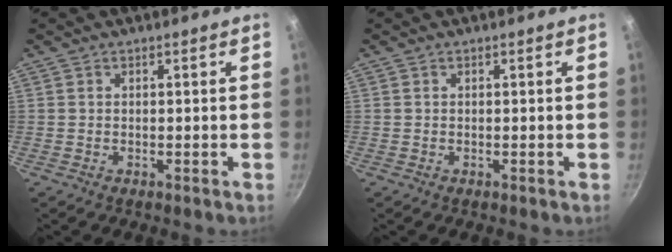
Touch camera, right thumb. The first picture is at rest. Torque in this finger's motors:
{"motor_torque": [0.05, 0.00, -0.35, 0.49, 0.02]}